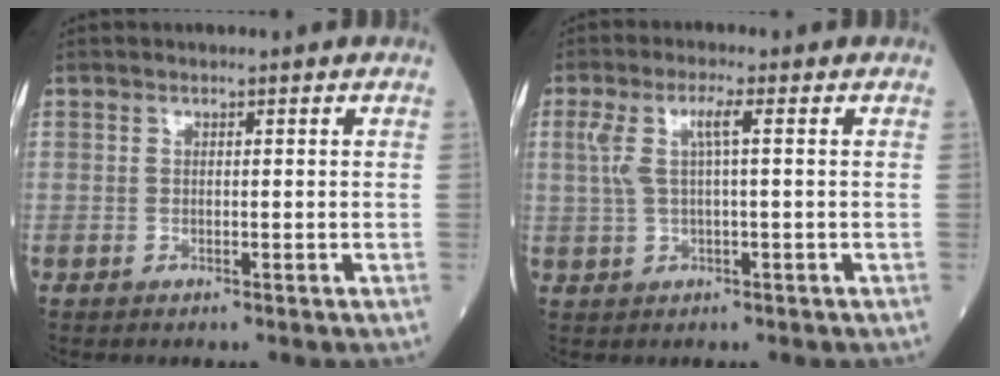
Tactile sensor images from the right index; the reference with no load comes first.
{"total": 4.4, "force": [1.1, 0.6, 4.2], "torque": [-0.099, 0.019, 0.026]}